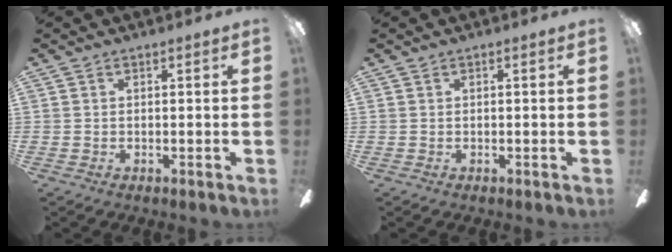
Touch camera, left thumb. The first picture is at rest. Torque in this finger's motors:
{"motor_torque": [0.00, 0.00, 0.06, -0.04, 0.00]}